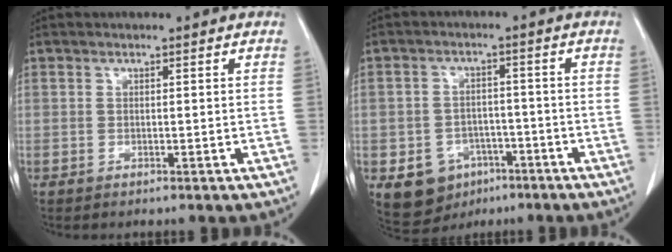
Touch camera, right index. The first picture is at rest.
{"total": 7.8, "force": [-3.8, 6.4, 2.4], "torque": [-0.045, 0.010, -0.046]}